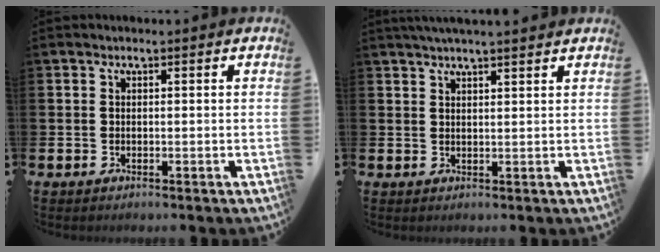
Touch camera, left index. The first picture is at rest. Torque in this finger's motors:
{"motor_torque": [0.95, -1.19, 0.64, 0.21]}